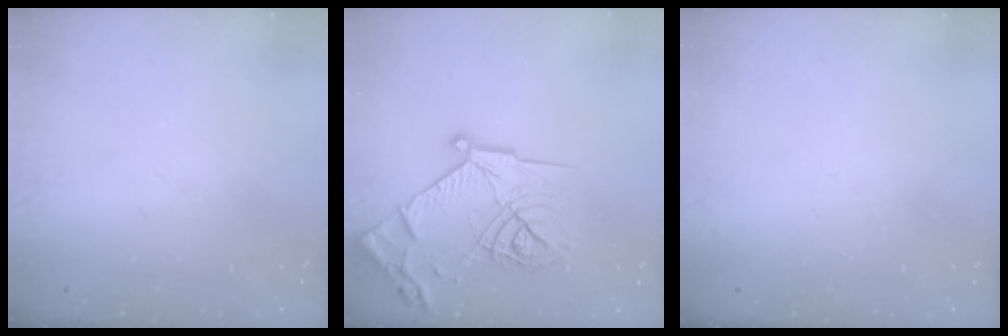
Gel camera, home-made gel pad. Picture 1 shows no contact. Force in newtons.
{"total": 20.3, "press": 20.2, "slide": 1.9}
{"total": 4.5, "press": 4.4, "slide": 0.6}